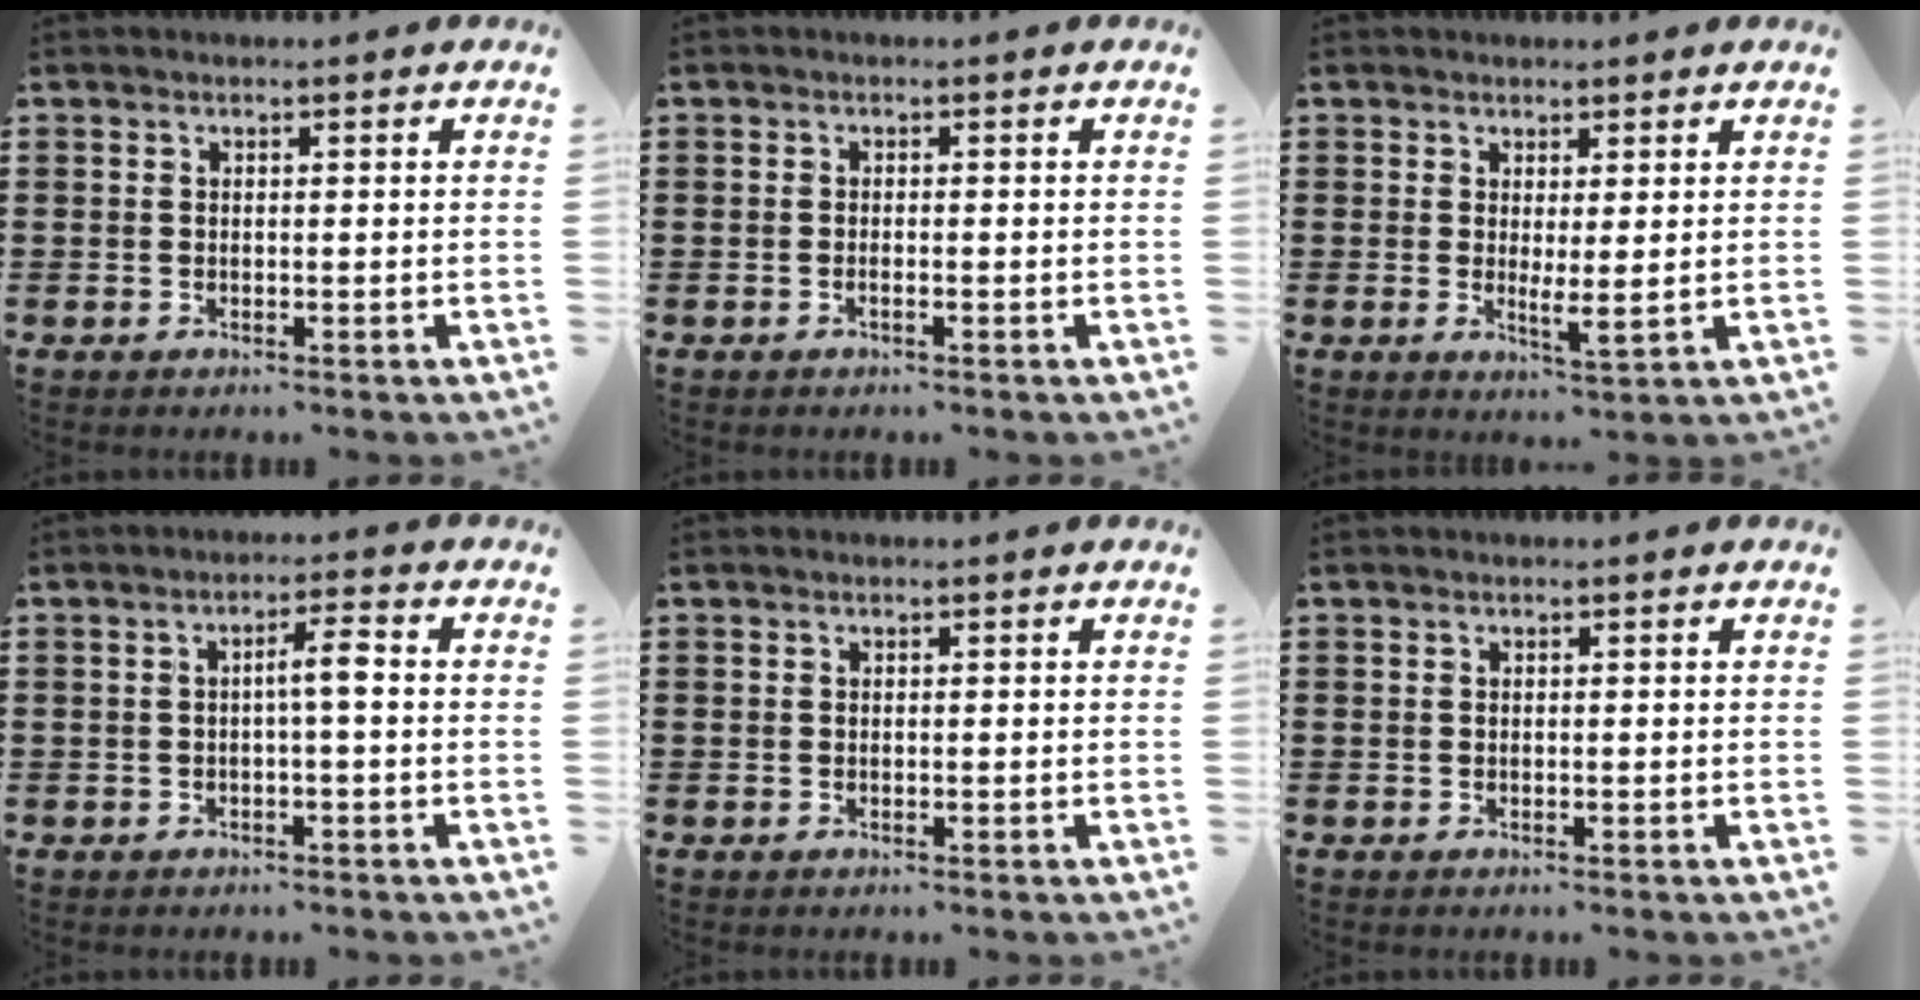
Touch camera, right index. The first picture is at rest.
{"total": 0.7, "force": [-0.5, 0.0, 0.5], "torque": [-0.009, -0.003, -0.009]}
{"total": 2.3, "force": [0.9, 0.0, 2.1], "torque": [-0.041, -0.005, 0.017]}
{"total": 3.4, "force": [-0.2, 0.3, 3.4], "torque": [-0.063, 0.004, -0.007]}
{"total": 0.0}
{"total": 0.0}